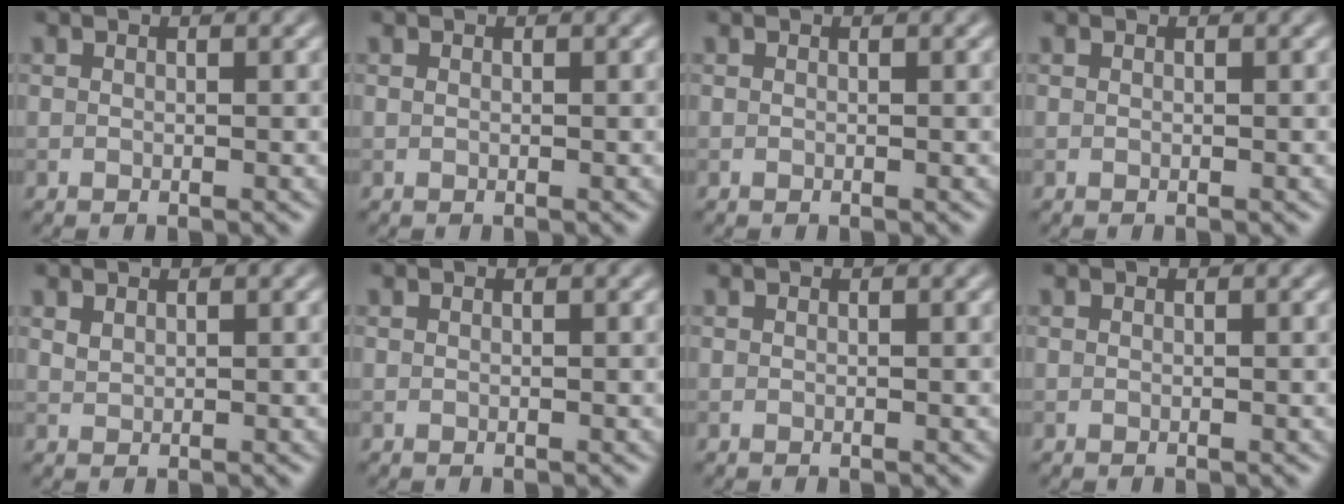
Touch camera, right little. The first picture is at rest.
{"total": 0.0}
{"total": 0.0}
{"total": 0.0}
{"total": 0.8, "force": [0.7, 0.3, 0.3], "torque": [-0.011, 0.000, 0.018]}
{"total": 0.0}
{"total": 0.0}
{"total": 0.0}